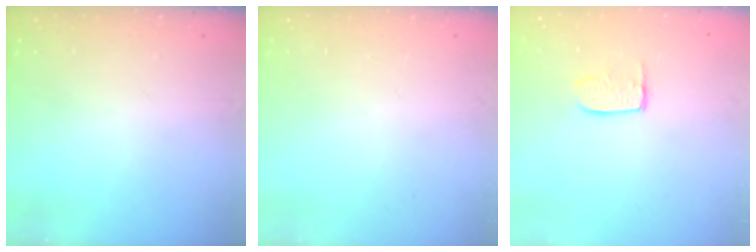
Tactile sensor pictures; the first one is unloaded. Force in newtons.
{"total": 0.0}
{"total": 6.3, "press": 6.3, "slide": 0.5}